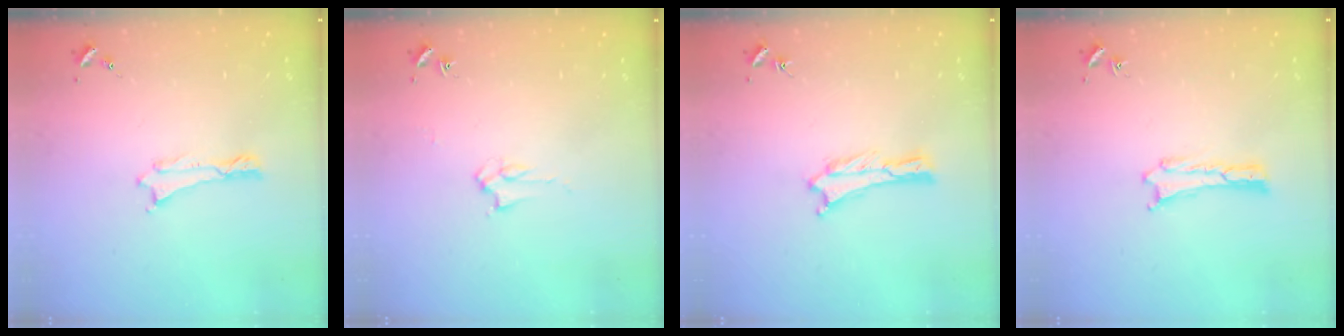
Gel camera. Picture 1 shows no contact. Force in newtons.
{"total": 2.8, "press": 2.8, "slide": 0.4}
{"total": 0.0}
{"total": 0.0}